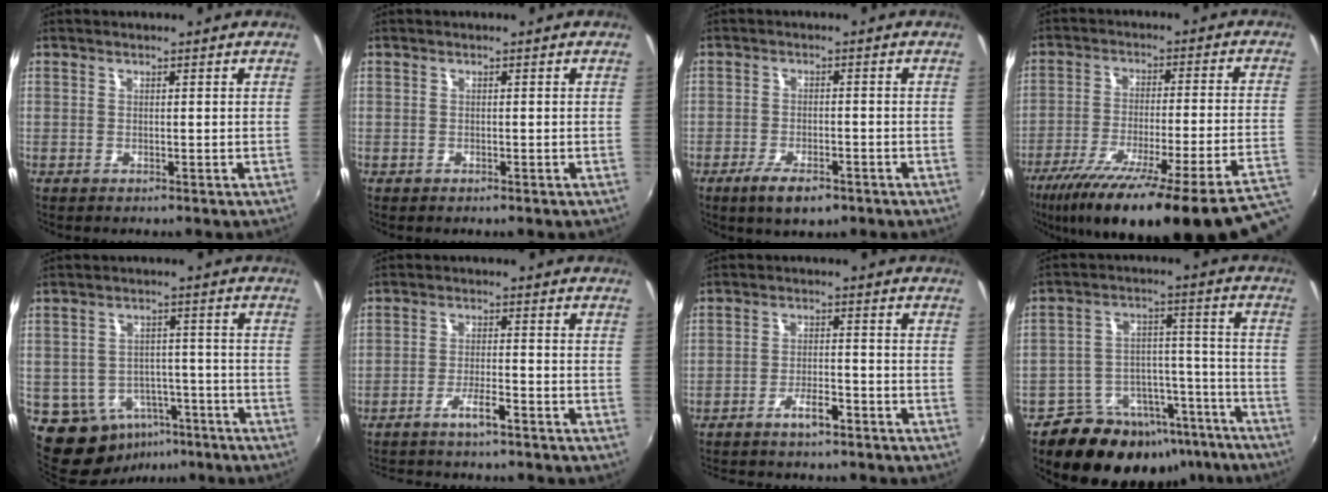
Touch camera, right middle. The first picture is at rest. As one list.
[{"total": 0.0}, {"total": 6.3, "force": [-4.1, 2.3, 4.2], "torque": [-0.100, -0.017, -0.068]}, {"total": 27.7, "force": [-21.0, 0.5, 18.2], "torque": [-0.266, -0.086, -0.304]}, {"total": 10.1, "force": [-5.4, 7.6, 3.7], "torque": [-0.085, 0.015, -0.055]}, {"total": 5.5, "force": [-4.7, 0.5, 2.8], "torque": [-0.069, 0.005, -0.081]}, {"total": 5.1, "force": [-4.3, 1.3, 2.5], "torque": [-0.061, 0.009, -0.070]}, {"total": 19.7, "force": [-14.7, 10.9, 7.2], "torque": [-0.135, 0.046, -0.179]}]